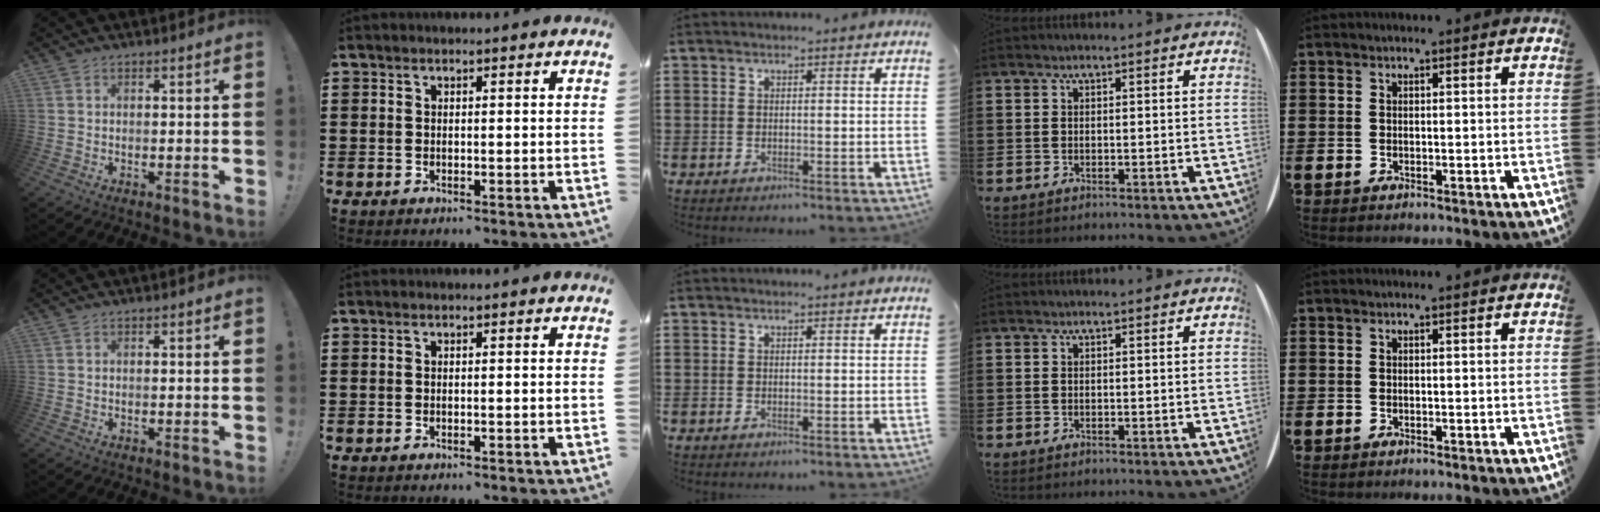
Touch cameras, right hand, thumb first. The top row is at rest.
{}